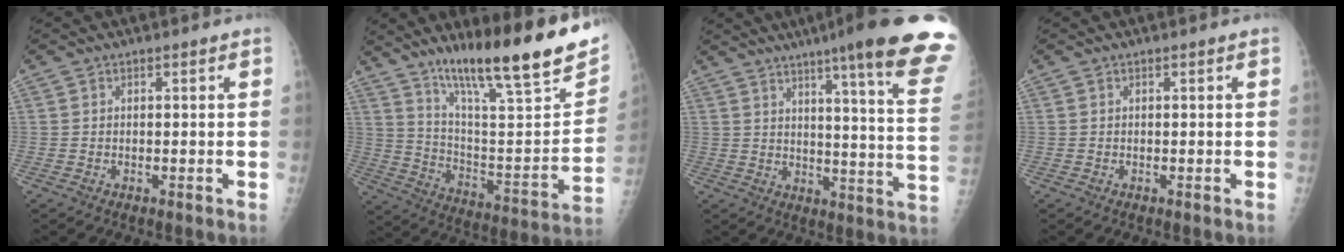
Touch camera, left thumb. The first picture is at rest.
{"total": 26.2, "force": [17.8, 4.4, 18.8], "torque": [-0.267, -0.073, 0.293]}
{"total": 24.3, "force": [17.2, 1.1, 17.1], "torque": [-0.201, -0.094, 0.213]}
{"total": 0.0}